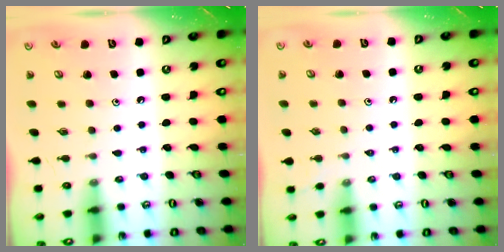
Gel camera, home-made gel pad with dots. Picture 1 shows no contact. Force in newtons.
{"total": 0.9, "press": 0.9, "slide": 0.2}